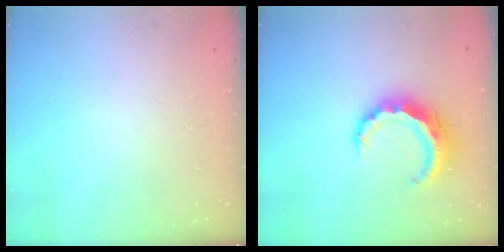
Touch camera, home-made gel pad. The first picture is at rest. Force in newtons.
{"total": 8.8, "press": 8.7, "slide": 1.0}